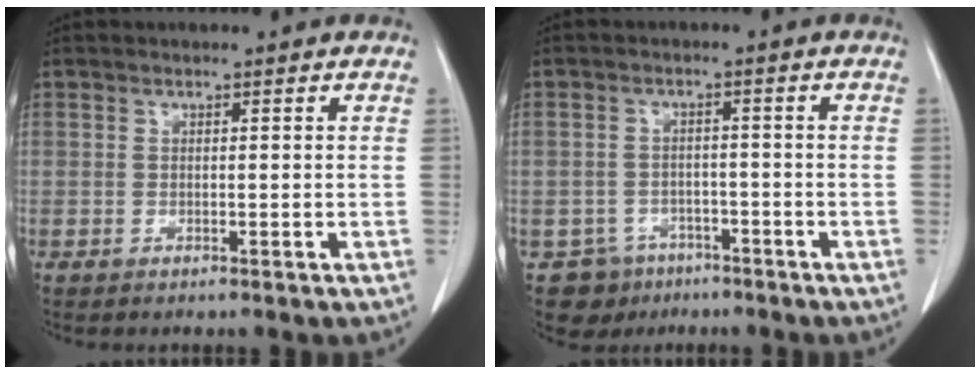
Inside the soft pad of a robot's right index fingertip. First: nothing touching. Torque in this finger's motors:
{"motor_torque": [-1.16, 0.00, -1.05, -0.21]}